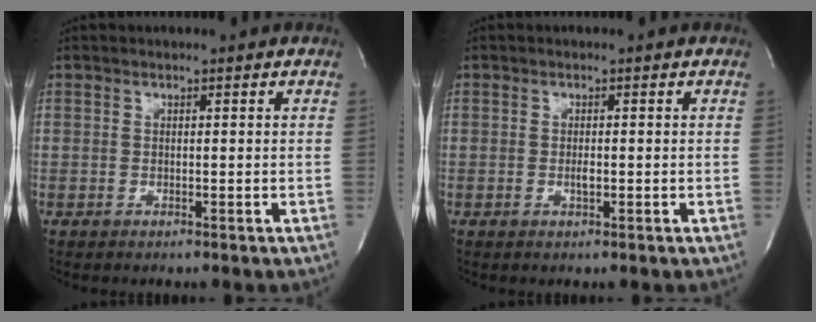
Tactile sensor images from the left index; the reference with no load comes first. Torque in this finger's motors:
{"motor_torque": [0.14, -0.01, 0.02, 0.00]}